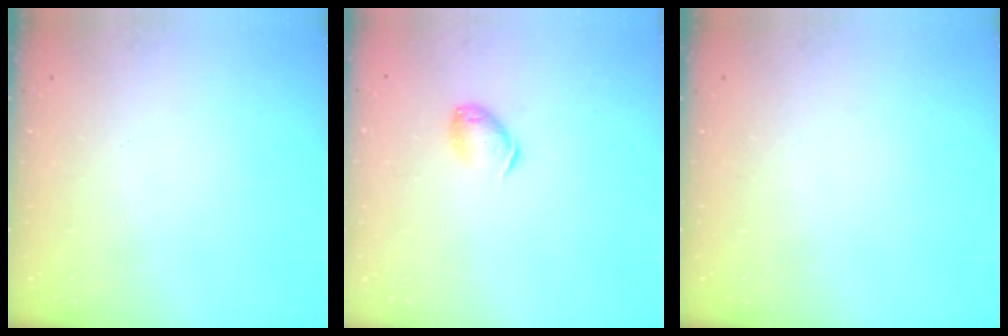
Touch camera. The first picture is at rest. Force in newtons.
{"total": 8.3, "press": 8.2, "slide": 0.7}
{"total": 0.0}